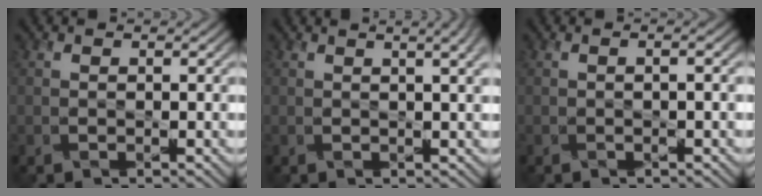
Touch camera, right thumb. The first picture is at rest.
{"total": 5.2, "force": [2.4, 1.8, 4.3], "torque": [-0.037, 0.027, 0.013]}
{"total": 1.6, "force": [-0.1, 0.5, 1.5], "torque": [-0.019, 0.006, -0.002]}